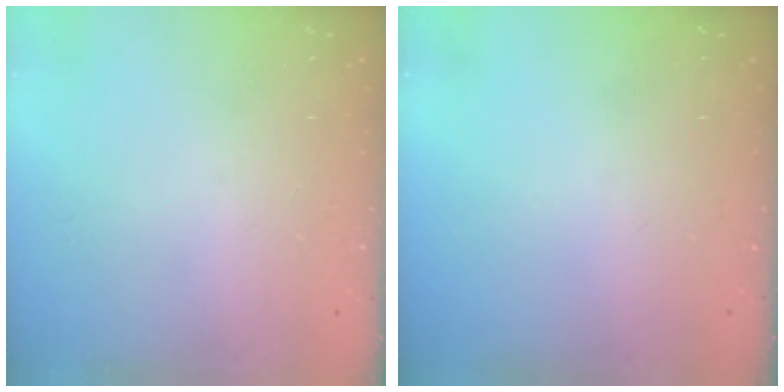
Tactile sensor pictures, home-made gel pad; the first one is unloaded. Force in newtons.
{"total": 0.0}